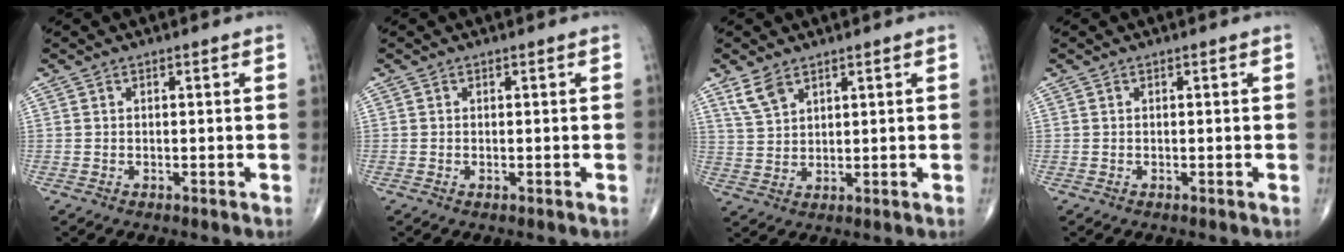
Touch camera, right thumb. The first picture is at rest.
{"total": 0.0}
{"total": 4.6, "force": [3.2, 2.3, 2.4], "torque": [-0.043, -0.012, 0.072]}
{"total": 0.0}